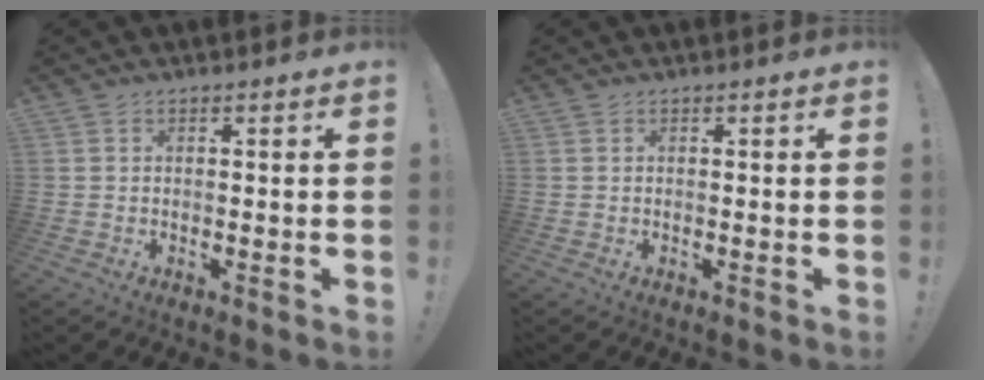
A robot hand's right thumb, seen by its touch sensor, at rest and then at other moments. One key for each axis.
{"total": 0.0}